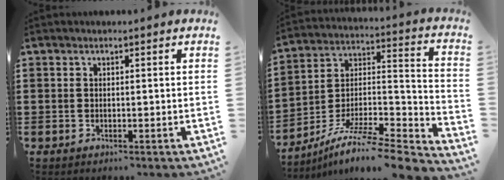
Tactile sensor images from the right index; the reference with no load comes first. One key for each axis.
{"total": 9.5, "fx": -7.6, "fy": 2.0, "fz": 5.4, "tx": -0.095, "ty": 0.010, "tz": -0.150}